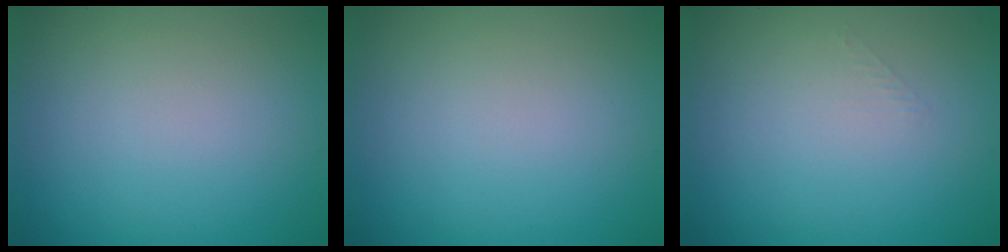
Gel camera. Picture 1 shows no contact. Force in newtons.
{"total": 0.0}
{"total": 0.6, "press": 0.6, "slide": 0.0}